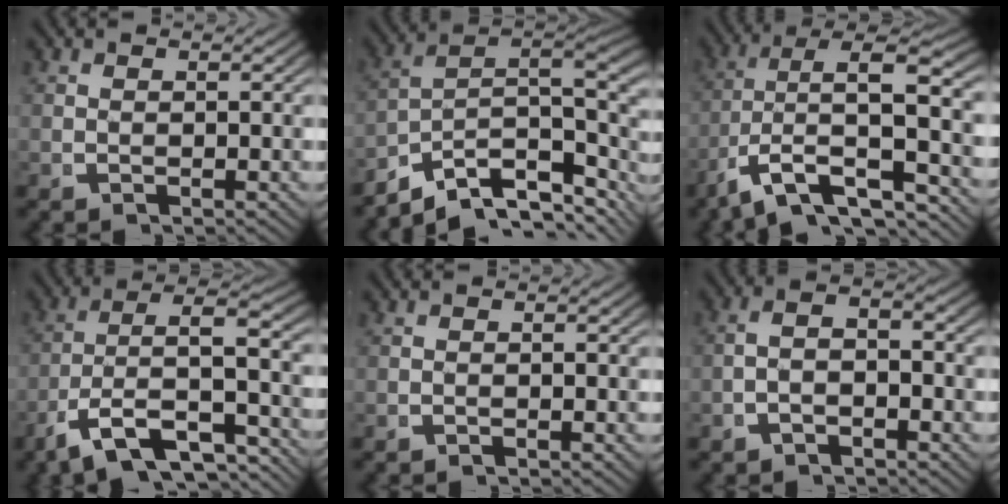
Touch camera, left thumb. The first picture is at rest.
{"total": 14.1, "force": [-1.9, 9.4, 10.3], "torque": [-0.159, -0.029, -0.030]}
{"total": 9.0, "force": [-2.9, 4.9, 7.0], "torque": [-0.138, -0.030, -0.030]}
{"total": 11.1, "force": [-4.8, 6.6, 7.6], "torque": [-0.178, -0.051, -0.056]}
{"total": 0.6, "force": [-0.6, 0.0, 0.1], "torque": [0.001, 0.001, -0.012]}
{"total": 3.0, "force": [-1.0, 1.7, 2.3], "torque": [-0.039, 0.003, -0.022]}